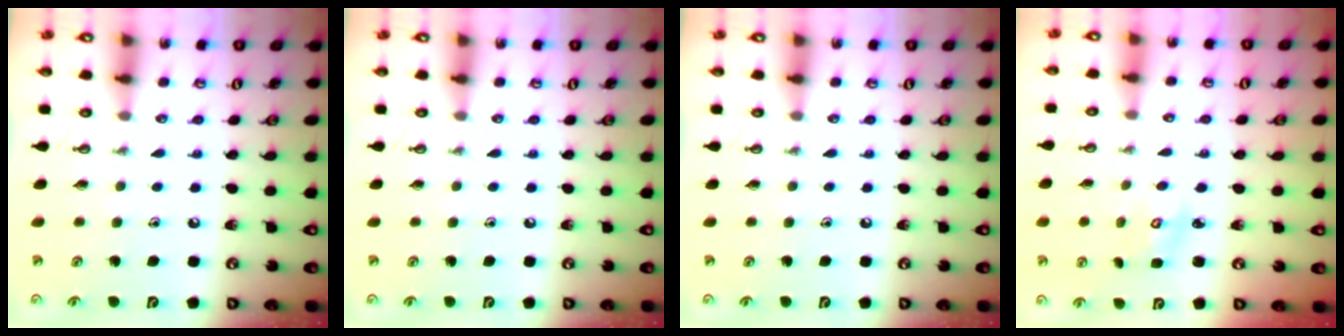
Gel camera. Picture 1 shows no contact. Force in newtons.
{"total": 0.0}
{"total": 0.0}
{"total": 3.2, "press": 3.1, "slide": 0.3}